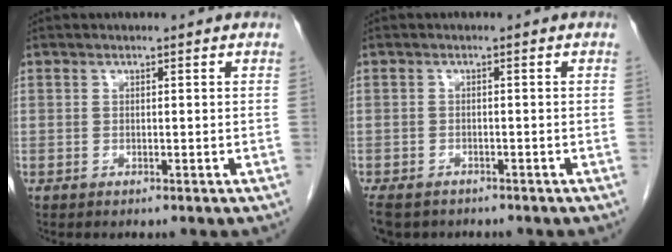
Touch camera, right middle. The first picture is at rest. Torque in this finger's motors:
{"motor_torque": [1.16, -0.98, 0.23, 0.06]}